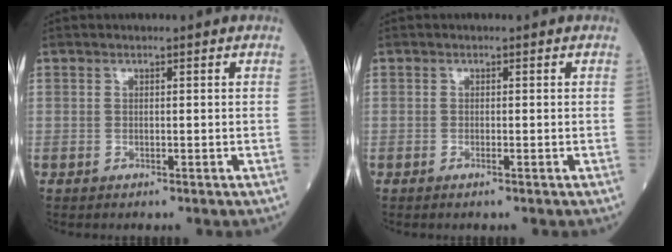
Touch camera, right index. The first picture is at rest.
{"total": 0.5, "force": [-0.3, -0.1, 0.4], "torque": [-0.009, 0.000, -0.006]}